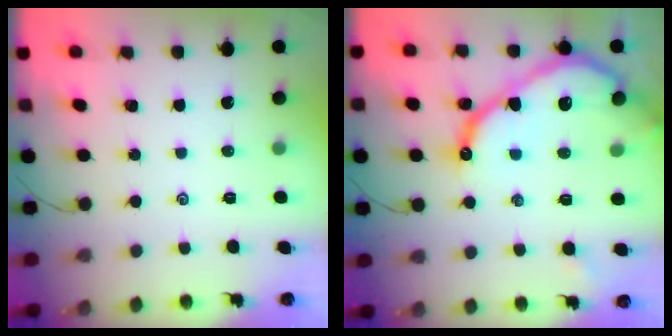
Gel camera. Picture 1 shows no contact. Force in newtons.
{"total": 16.8, "press": 16.8, "slide": 1.3}